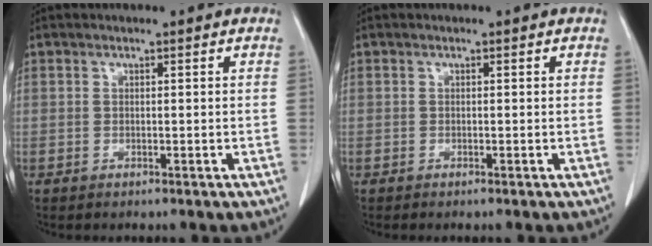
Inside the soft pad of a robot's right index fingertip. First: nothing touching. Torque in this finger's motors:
{"motor_torque": [0.05, -0.04, -0.04, 0.01]}